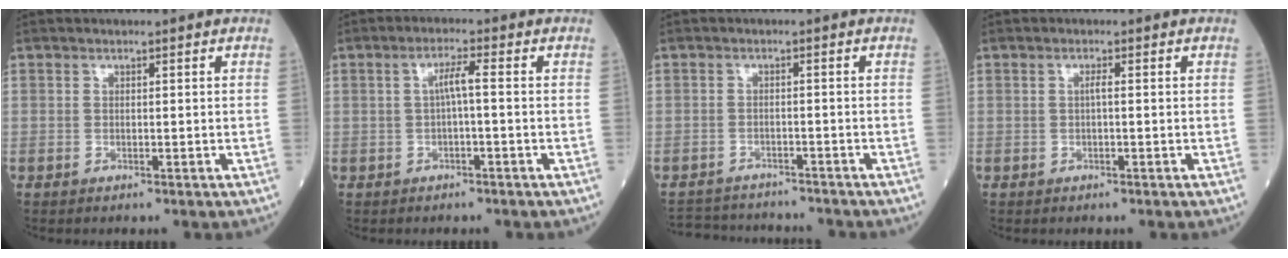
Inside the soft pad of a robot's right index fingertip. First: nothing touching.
{"total": 2.8, "force": [0.0, 0.1, 2.8], "torque": [-0.050, 0.007, 0.000]}
{"total": 8.0, "force": [-7.7, 2.0, 1.1], "torque": [-0.017, 0.008, -0.107]}
{"total": 0.8, "force": [0.0, 0.0, 0.8], "torque": [-0.017, 0.000, -0.001]}